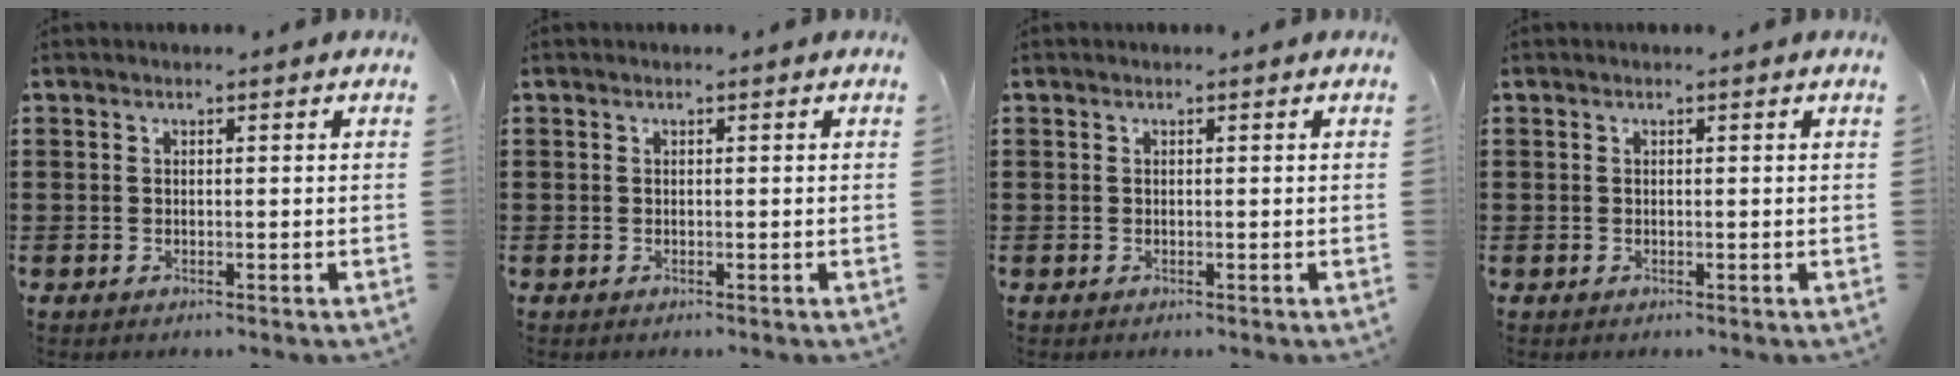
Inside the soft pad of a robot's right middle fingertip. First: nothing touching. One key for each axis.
{"total": 0.0}
{"total": 0.0}
{"total": 0.0}